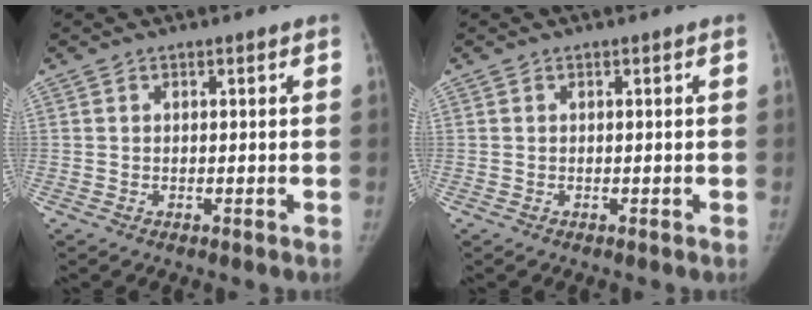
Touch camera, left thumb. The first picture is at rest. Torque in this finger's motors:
{"motor_torque": [0.00, 0.00, 0.20, -0.09, 0.00]}